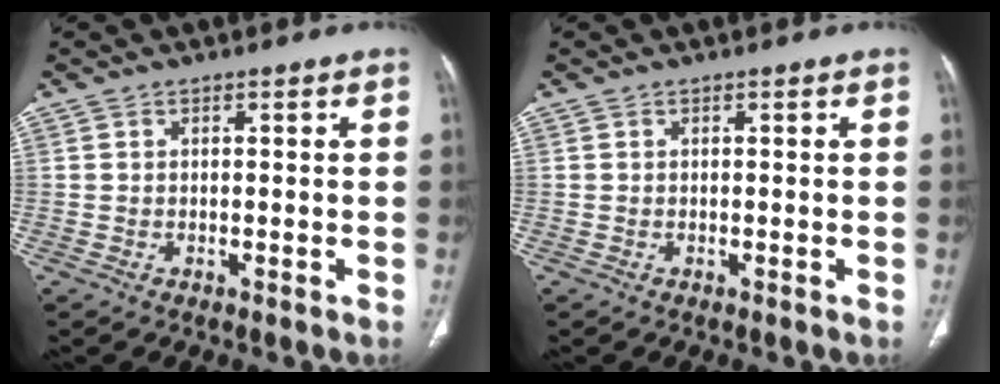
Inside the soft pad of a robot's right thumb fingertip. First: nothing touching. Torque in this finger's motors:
{"motor_torque": [-0.20, 0.11, 0.67, -0.23, -0.03]}